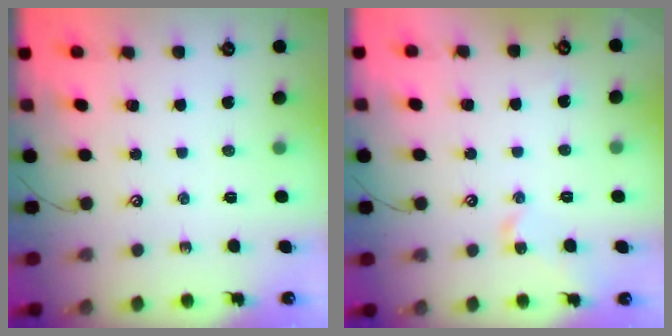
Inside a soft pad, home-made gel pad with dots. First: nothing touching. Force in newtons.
{"total": 2.2, "press": 2.1, "slide": 0.7}